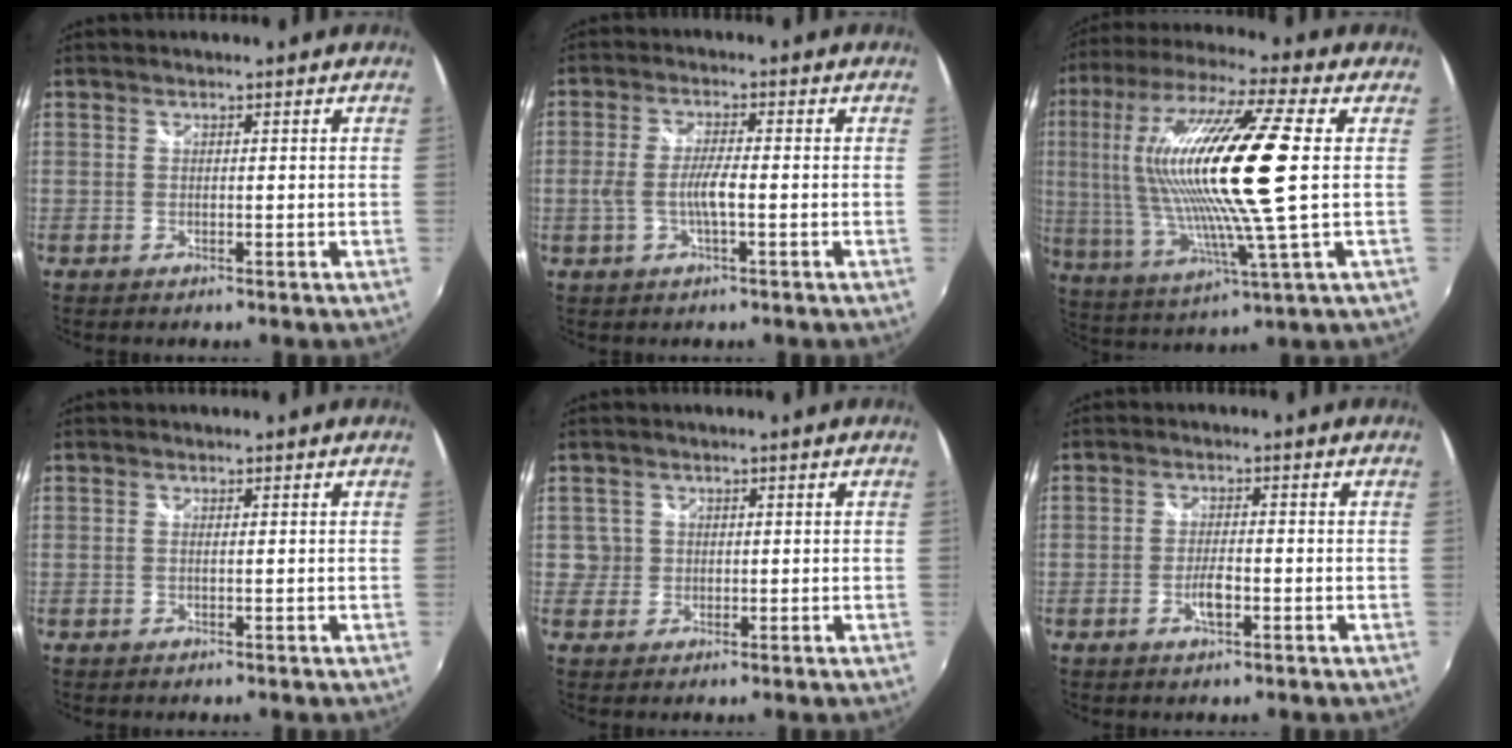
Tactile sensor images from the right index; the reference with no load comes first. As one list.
[{"total": 5.3, "force": [-1.2, 0.8, 5.1], "torque": [-0.102, -0.001, -0.022]}, {"total": 21.7, "force": [3.5, 2.9, 21.2], "torque": [-0.395, 0.006, 0.061]}, {"total": 0.6, "force": [-0.1, -0.1, 0.6], "torque": [-0.011, 0.001, -0.004]}, {"total": 2.8, "force": [0.3, 2.8, -0.1], "torque": [0.014, 0.014, 0.004]}, {"total": 3.6, "force": [-1.5, 1.2, 3.0], "torque": [-0.062, -0.001, -0.029]}]